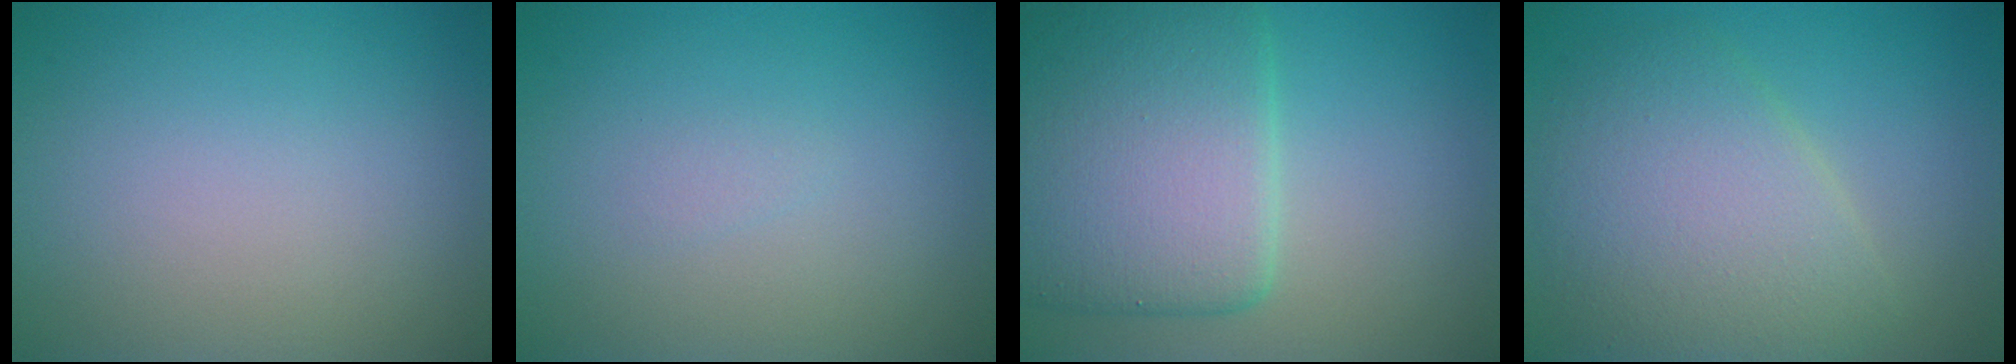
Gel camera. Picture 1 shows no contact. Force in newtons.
{"total": 0.5, "press": 0.5, "slide": 0.1}
{"total": 9.0, "press": 9.0, "slide": 0.1}
{"total": 6.7, "press": 6.7, "slide": 0.3}